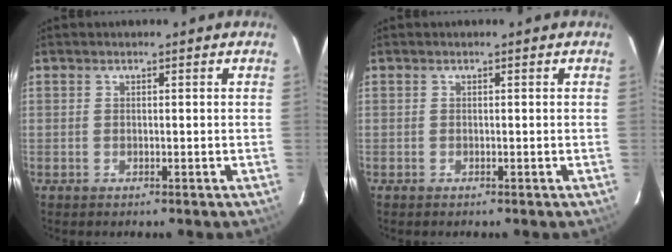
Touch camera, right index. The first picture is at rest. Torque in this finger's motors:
{"motor_torque": [0.02, -0.03, -0.03, -0.01]}